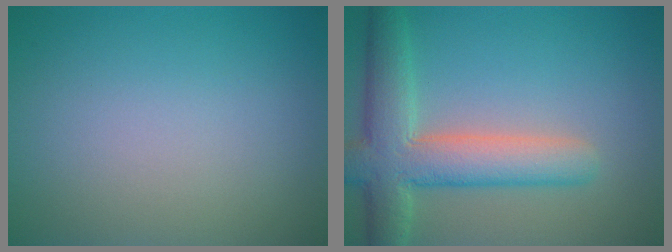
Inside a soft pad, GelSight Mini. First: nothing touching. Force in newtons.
{"total": 7.1, "press": 7.1, "slide": 0.6}